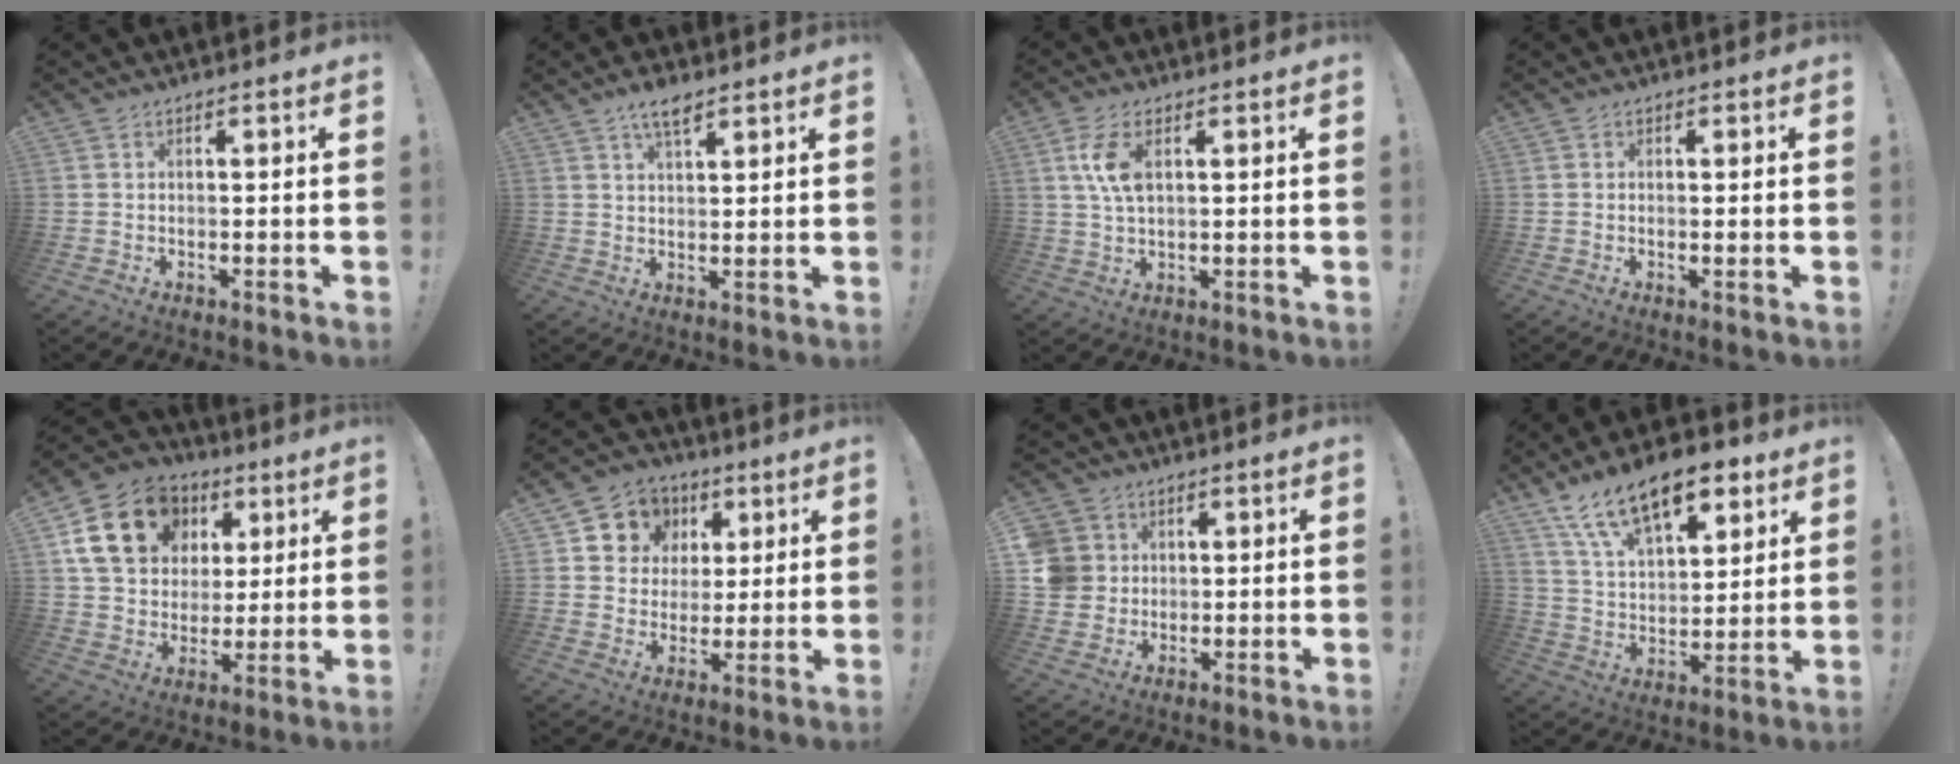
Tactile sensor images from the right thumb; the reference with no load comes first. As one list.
[{"total": 5.4, "force": [3.7, 1.7, 3.6], "torque": [-0.059, -0.018, 0.063]}, {"total": 7.6, "force": [2.2, 3.6, 6.3], "torque": [-0.130, -0.006, 0.033]}, {"total": 0.7, "force": [0.3, 0.2, 0.7], "torque": [-0.001, -0.003, 0.002]}, {"total": 19.5, "force": [7.6, 15.2, 9.6], "torque": [-0.148, -0.015, 0.162]}, {"total": 9.6, "force": [3.0, 8.8, 2.3], "torque": [-0.038, -0.014, 0.065]}, {"total": 8.6, "force": [1.7, 8.1, 2.3], "torque": [-0.047, -0.002, 0.038]}, {"total": 18.7, "force": [11.6, 9.2, 11.3], "torque": [-0.187, -0.064, 0.209]}]